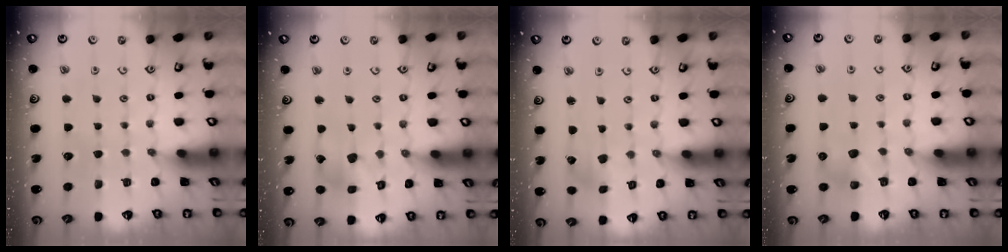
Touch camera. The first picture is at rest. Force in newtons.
{"total": 11.9, "press": 11.7, "slide": 1.7}
{"total": 2.0, "press": 2.0, "slide": 0.2}
{"total": 5.7, "press": 5.7, "slide": 0.7}